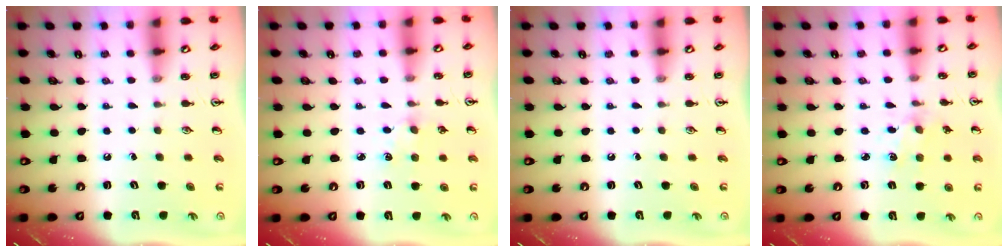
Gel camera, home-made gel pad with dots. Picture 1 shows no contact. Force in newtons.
{"total": 3.3, "press": 3.3, "slide": 0.5}
{"total": 0.0}
{"total": 2.3, "press": 2.3, "slide": 0.5}